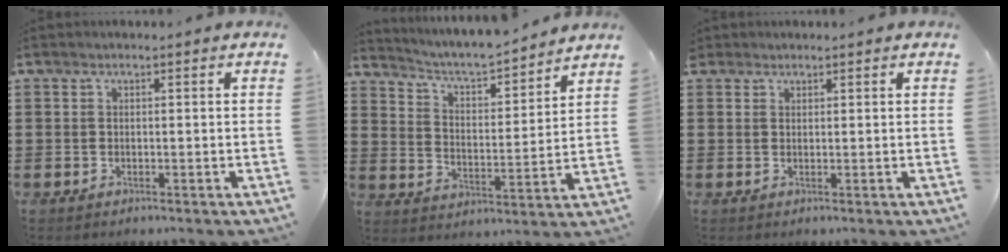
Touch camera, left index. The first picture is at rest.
{"total": 4.6, "force": [4.3, 0.2, 1.5], "torque": [-0.051, -0.035, 0.065]}
{"total": 1.1, "force": [1.0, 0.6, 0.0], "torque": [-0.003, 0.003, 0.020]}